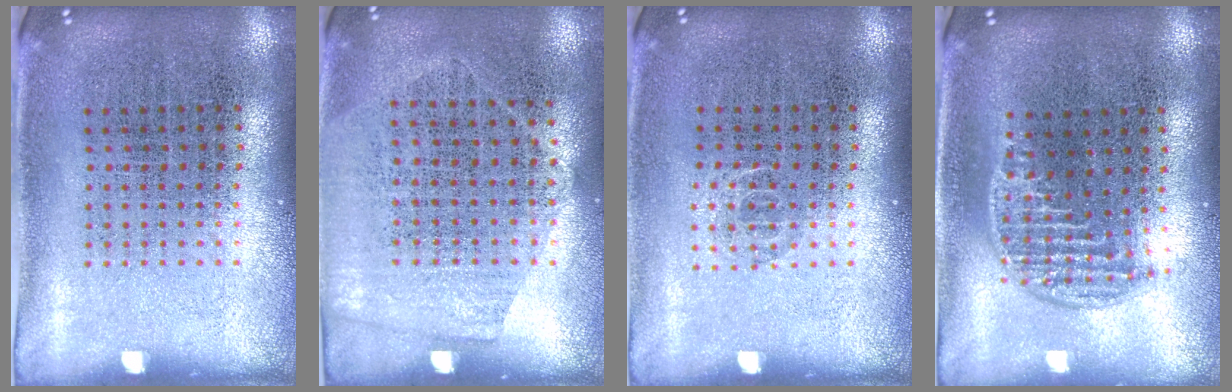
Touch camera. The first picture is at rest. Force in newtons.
{"total": 1.4, "press": 1.2, "slide": 0.7}
{"total": 0.6, "press": 0.4, "slide": 0.4}
{"total": 1.3, "press": 1.1, "slide": 0.6}